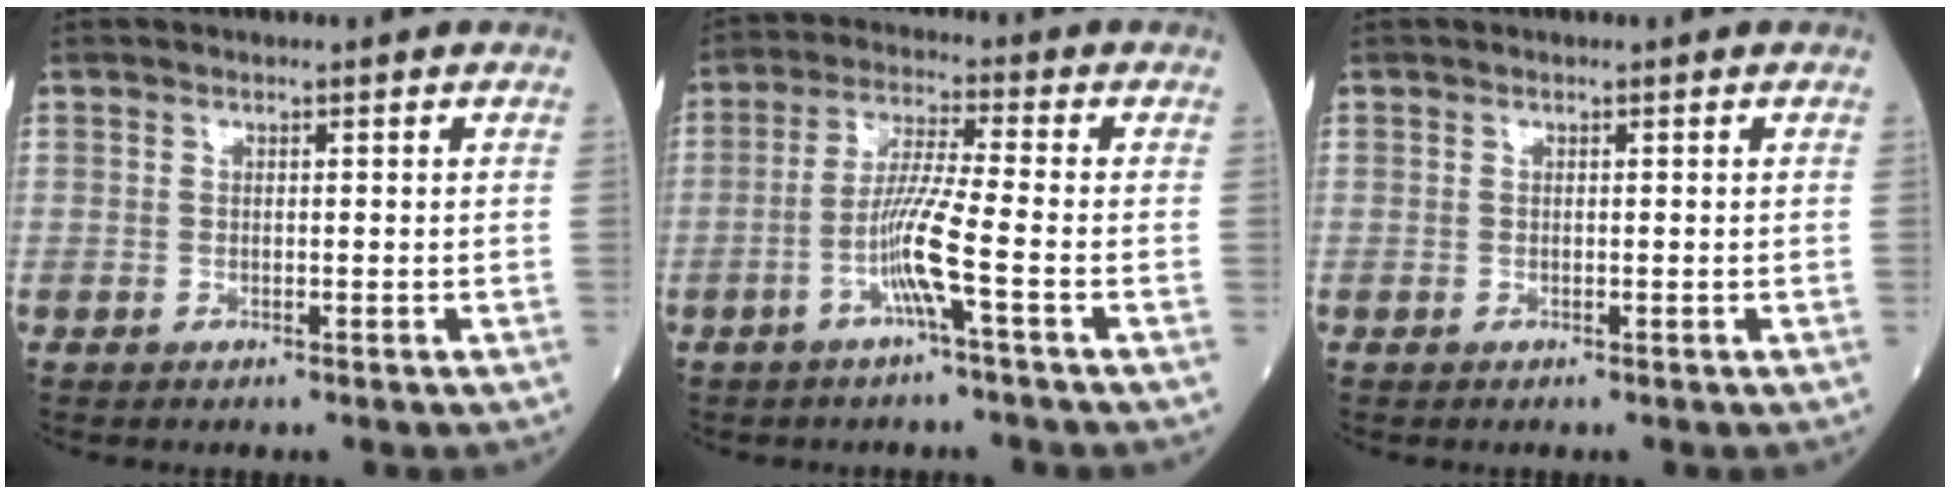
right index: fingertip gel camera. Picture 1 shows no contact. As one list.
[{"total": 6.8, "force": [-2.6, -1.0, 6.2], "torque": [-0.125, 0.003, -0.053]}, {"total": 0.0}]